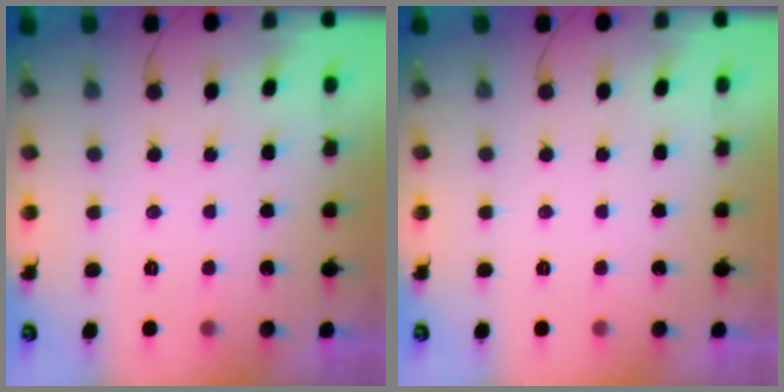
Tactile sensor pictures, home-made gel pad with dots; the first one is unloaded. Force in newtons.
{"total": 0.0}